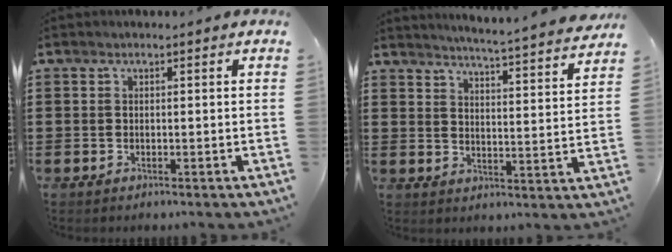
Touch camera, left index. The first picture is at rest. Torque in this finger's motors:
{"motor_torque": [0.26, -0.25, 0.38, 0.09]}